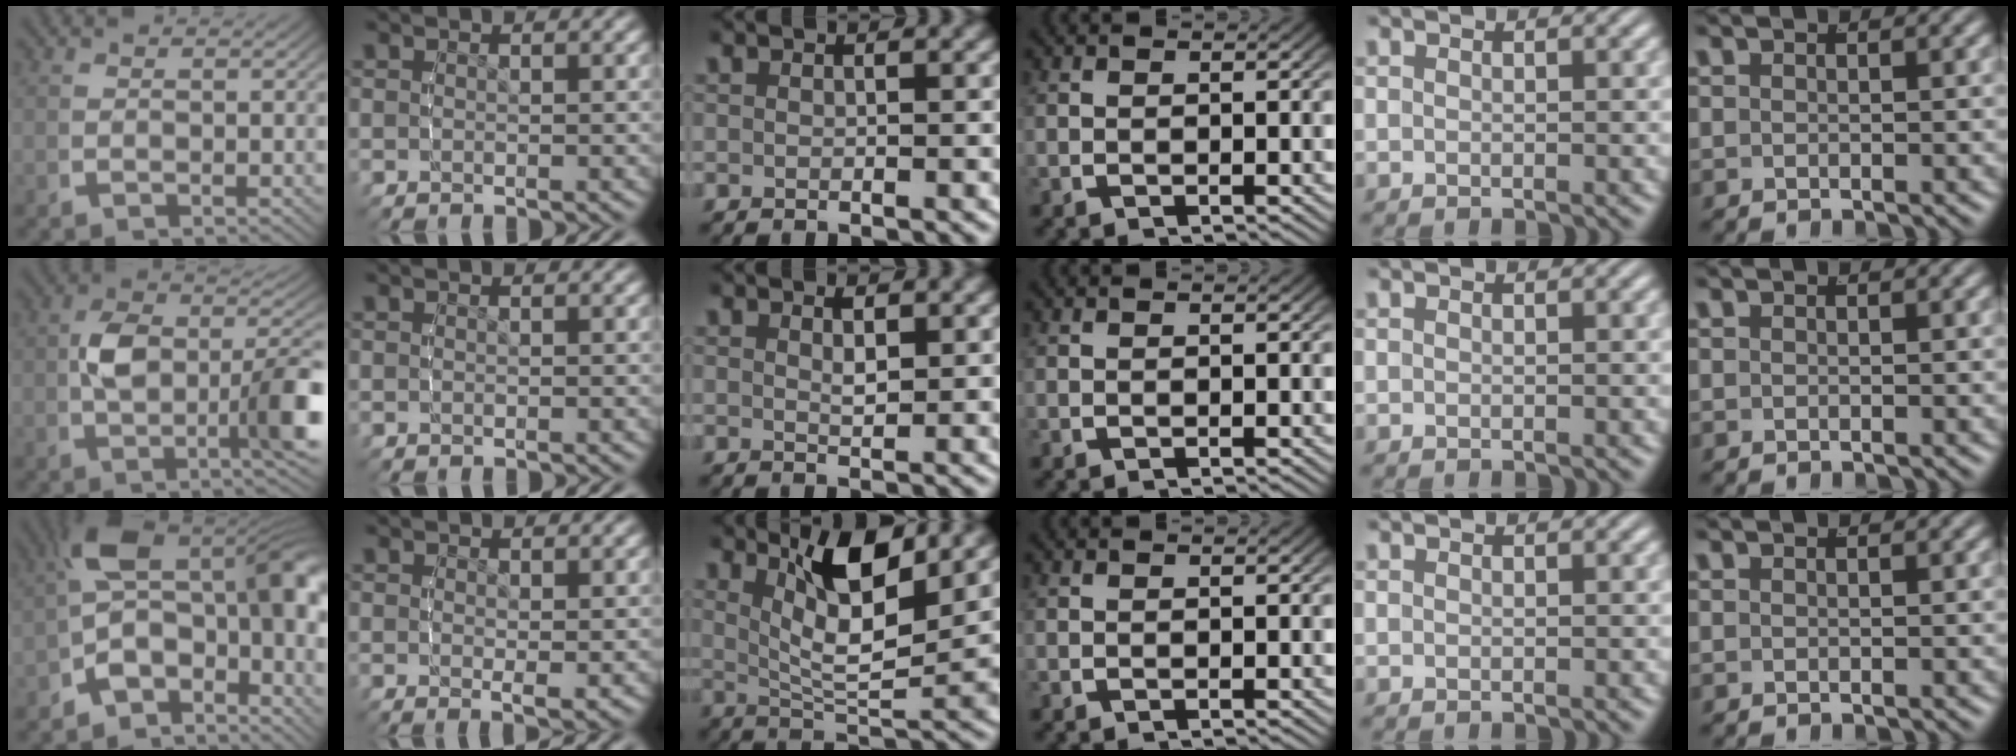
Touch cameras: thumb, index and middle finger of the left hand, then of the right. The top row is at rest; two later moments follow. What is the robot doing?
{"motion": "lift_and_place", "object": "stress ball aka squeeze ball"}